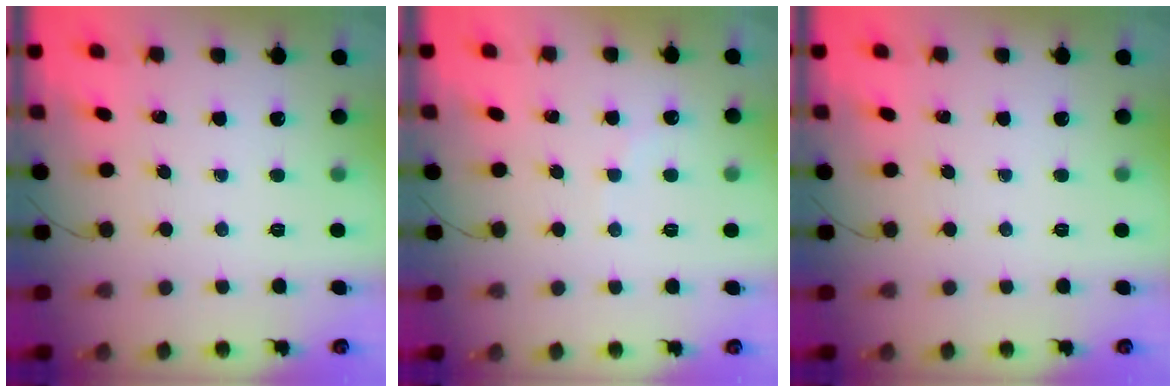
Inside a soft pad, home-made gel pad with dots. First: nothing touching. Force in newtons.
{"total": 3.7, "press": 3.7, "slide": 0.5}
{"total": 0.0}